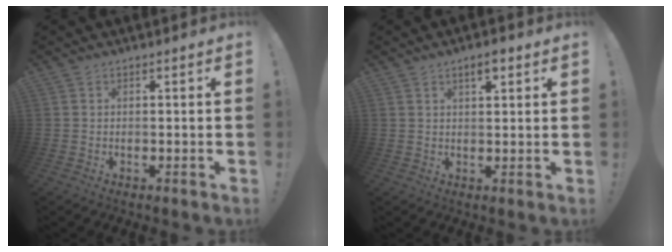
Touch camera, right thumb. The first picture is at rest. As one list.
[{"total": 3.6, "force": [2.2, 1.1, 2.6], "torque": [-0.036, -0.008, 0.033]}]